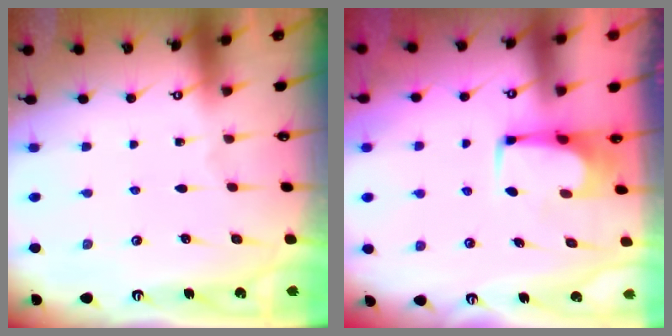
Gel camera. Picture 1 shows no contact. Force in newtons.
{"total": 1.6, "press": 1.5, "slide": 0.3}